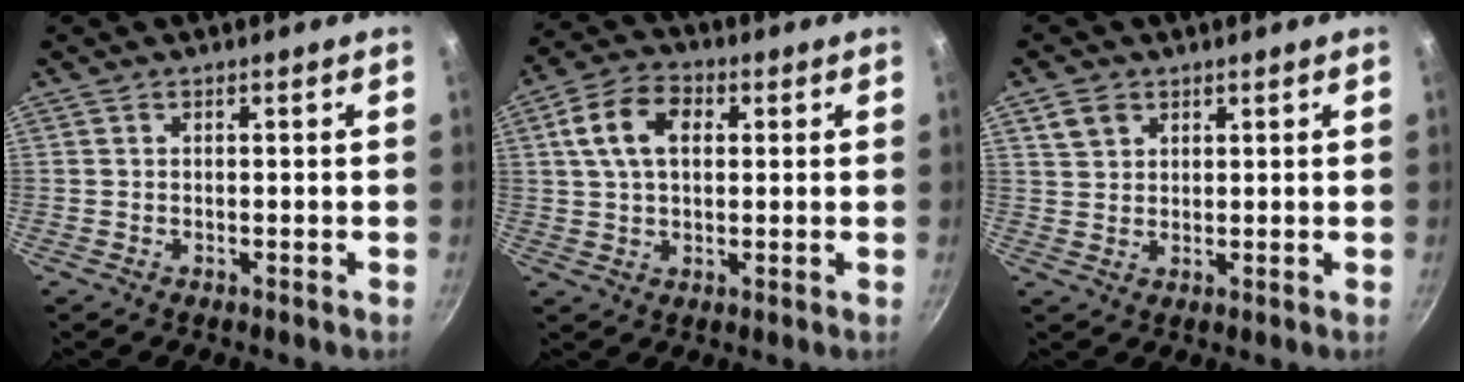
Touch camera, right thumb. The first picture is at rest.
{"total": 10.2, "force": [2.5, 6.7, 7.3], "torque": [-0.120, 0.014, 0.034]}
{"total": 3.9, "force": [2.1, 2.9, 1.6], "torque": [-0.017, 0.001, 0.042]}